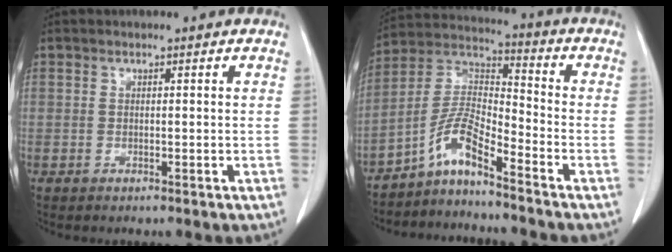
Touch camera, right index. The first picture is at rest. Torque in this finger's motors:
{"motor_torque": [0.63, -0.57, 0.38, 0.11]}